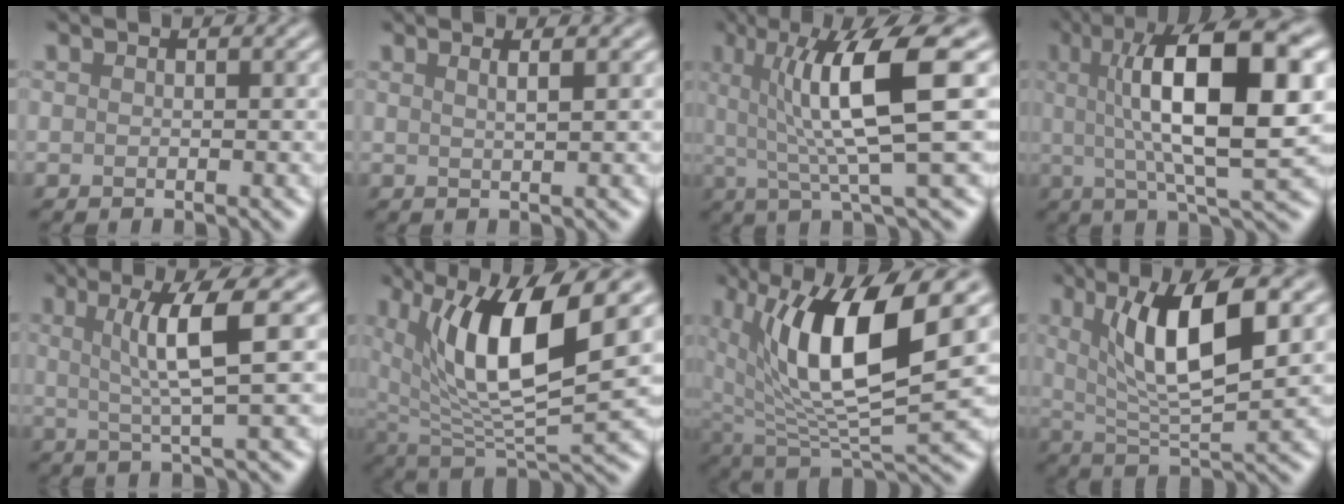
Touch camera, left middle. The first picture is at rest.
{"total": 2.7, "force": [1.3, 1.2, 2.1], "torque": [-0.008, 0.006, -0.011]}
{"total": 9.0, "force": [1.3, 1.7, 8.7], "torque": [-0.128, -0.006, 0.022]}
{"total": 12.5, "force": [2.0, 3.6, 11.8], "torque": [-0.170, 0.008, 0.030]}
{"total": 5.5, "force": [1.2, 0.6, 5.3], "torque": [-0.091, -0.001, 0.025]}
{"total": 10.7, "force": [3.7, 3.4, 9.5], "torque": [-0.170, -0.015, 0.070]}
{"total": 11.9, "force": [3.6, 3.9, 10.6], "torque": [-0.190, -0.008, 0.069]}
{"total": 8.5, "force": [2.6, 2.3, 7.8], "torque": [-0.128, -0.012, 0.048]}